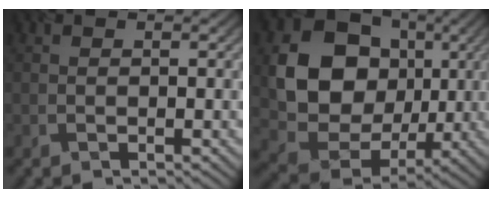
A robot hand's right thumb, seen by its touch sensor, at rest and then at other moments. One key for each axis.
{"total": 14.7, "fx": 1.7, "fy": 12.4, "fz": 7.6, "tx": -0.168, "ty": -0.012, "tz": 0.030}